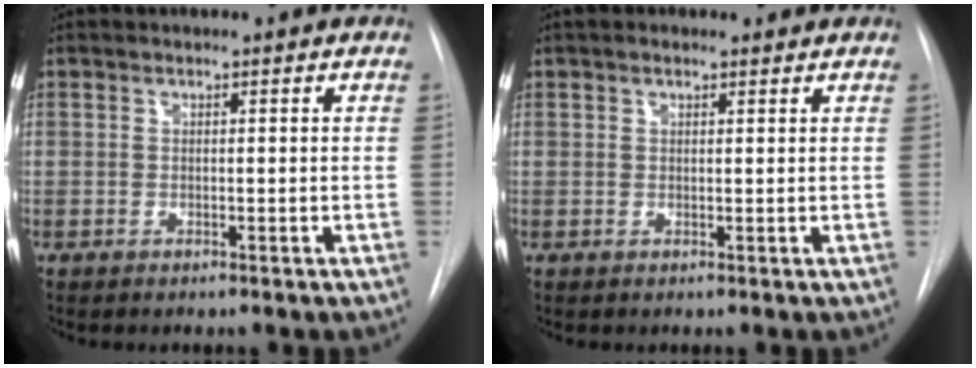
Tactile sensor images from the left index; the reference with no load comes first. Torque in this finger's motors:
{"motor_torque": [0.13, -0.85, -0.27, 0.00]}